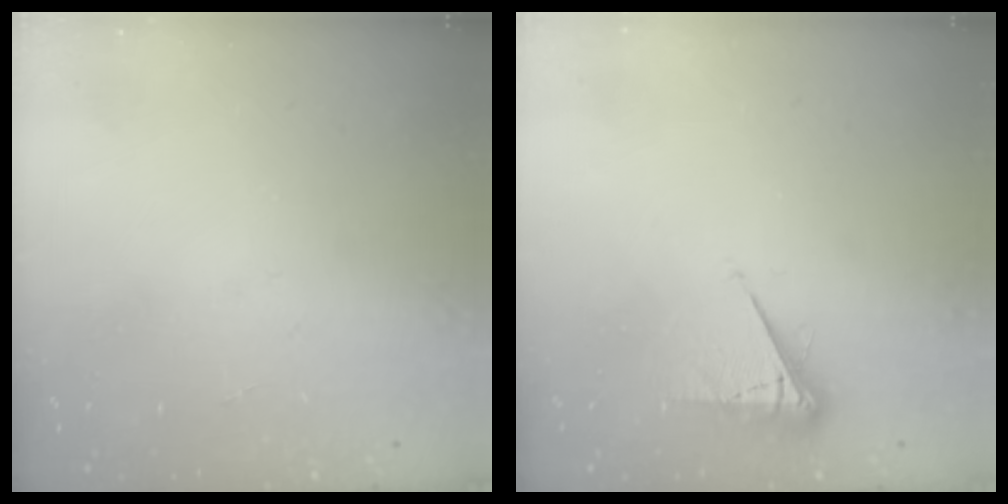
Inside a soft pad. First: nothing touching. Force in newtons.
{"total": 5.7, "press": 5.7, "slide": 0.5}